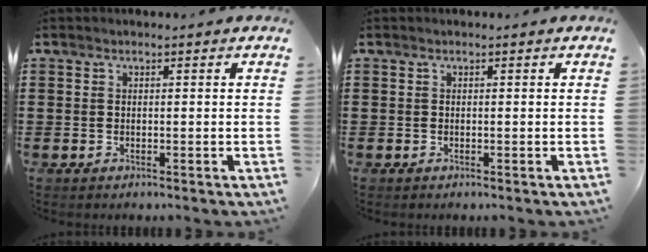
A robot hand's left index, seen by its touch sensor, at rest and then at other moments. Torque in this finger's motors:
{"motor_torque": [-0.02, -0.02, 0.00, 0.00]}